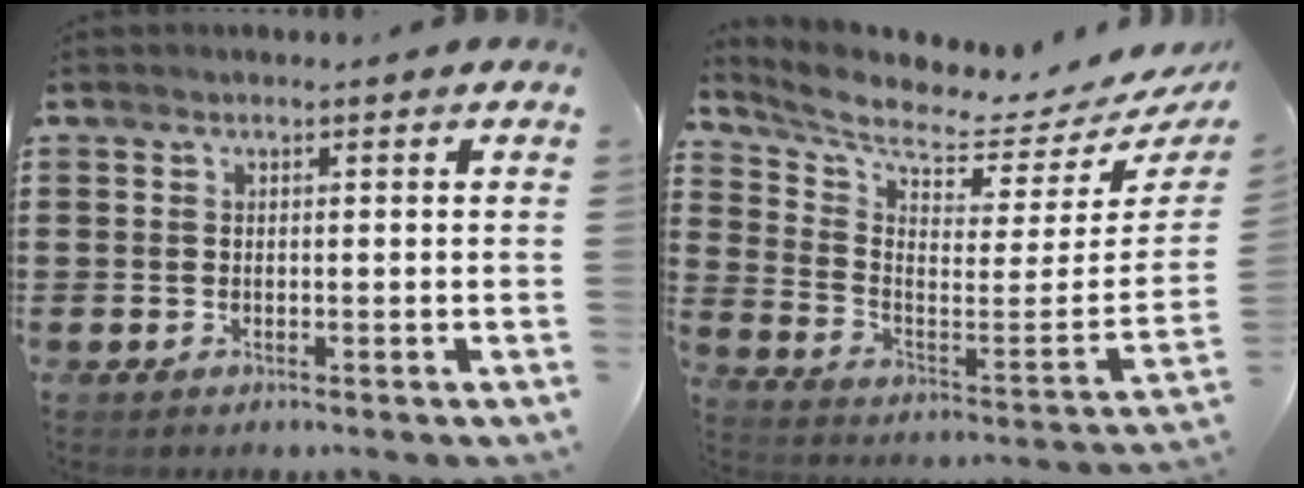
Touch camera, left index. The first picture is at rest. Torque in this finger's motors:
{"motor_torque": [1.24, -0.90, 0.23, 0.07]}